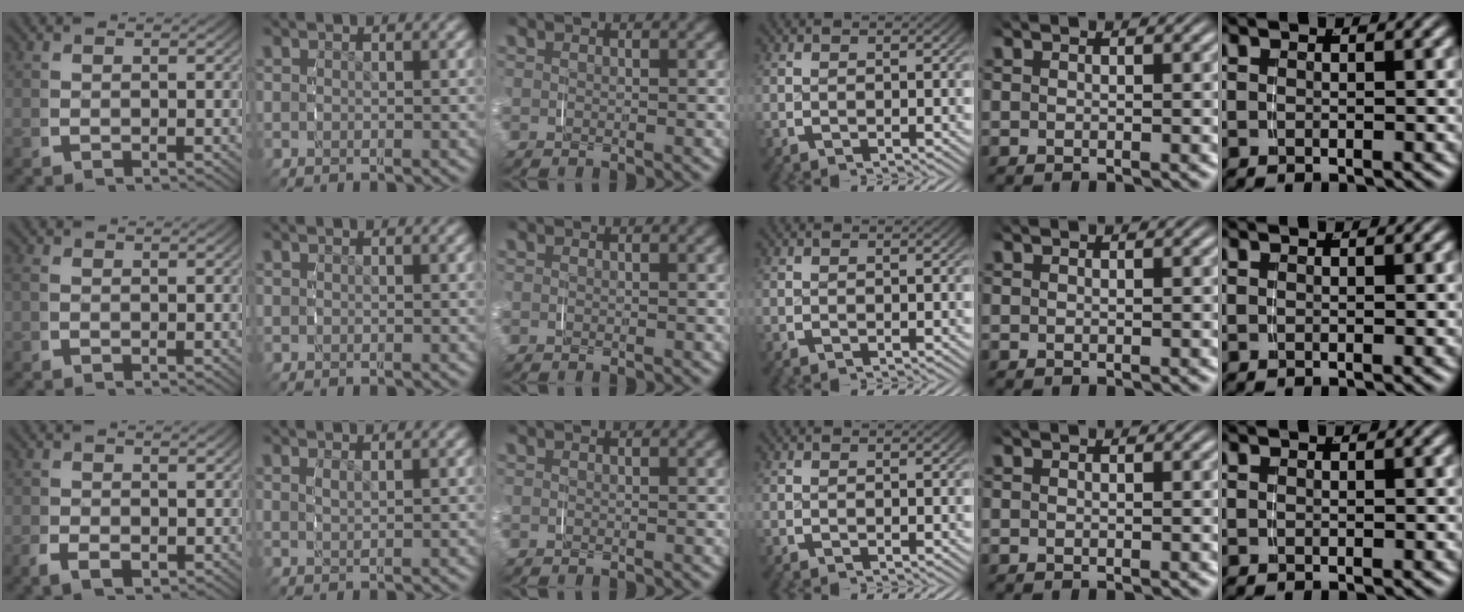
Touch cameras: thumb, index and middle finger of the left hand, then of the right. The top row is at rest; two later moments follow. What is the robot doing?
{"motion": "grasp_and_lifting", "object": "pen bag"}